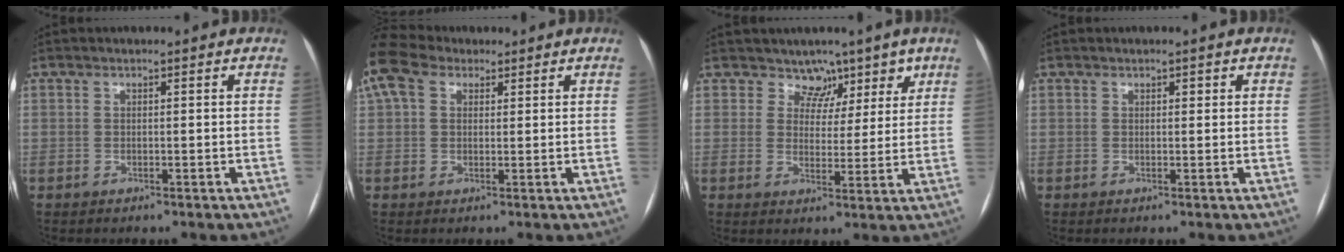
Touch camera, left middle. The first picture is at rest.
{"total": 4.9, "force": [2.6, 3.3, 2.5], "torque": [-0.068, 0.037, 0.053]}
{"total": 5.7, "force": [4.1, 3.9, -0.2], "torque": [0.019, -0.008, 0.052]}
{"total": 1.0, "force": [0.5, 0.6, 0.6], "torque": [-0.004, 0.004, 0.005]}